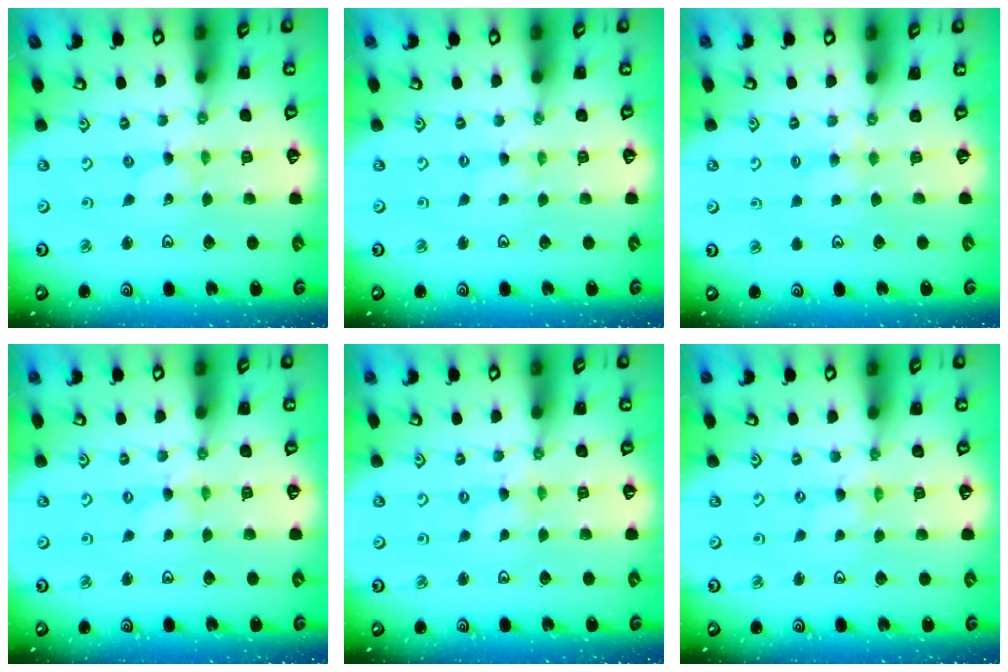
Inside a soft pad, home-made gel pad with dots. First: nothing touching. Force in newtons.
{"total": 1.0, "press": 1.0, "slide": 0.0}
{"total": 4.0, "press": 4.0, "slide": 0.5}
{"total": 0.0}
{"total": 0.0}
{"total": 0.0}